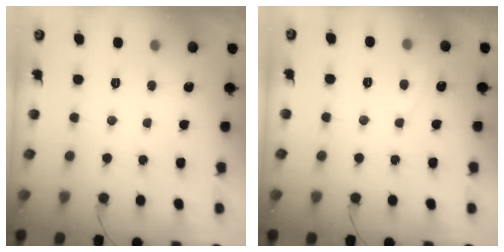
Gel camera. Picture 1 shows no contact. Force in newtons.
{"total": 2.4, "press": 2.4, "slide": 0.3}